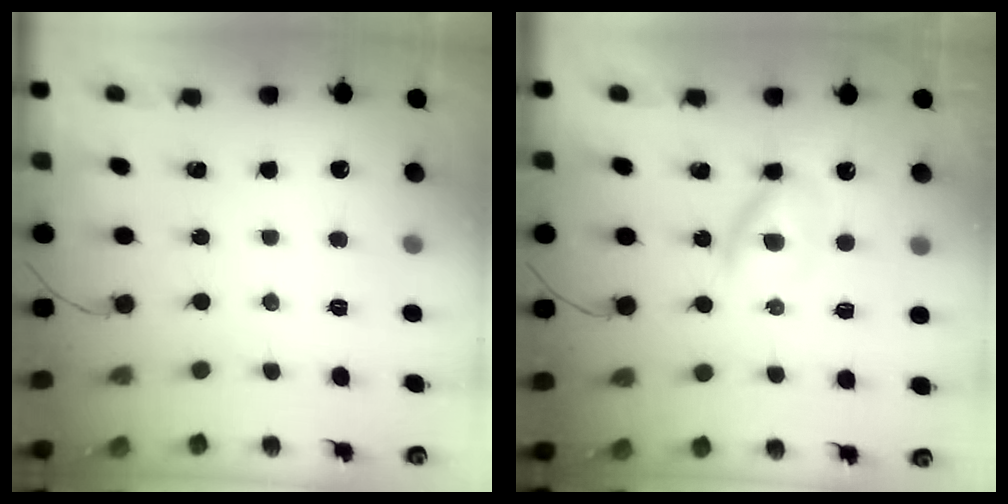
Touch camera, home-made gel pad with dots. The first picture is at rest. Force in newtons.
{"total": 2.8, "press": 2.8, "slide": 0.5}